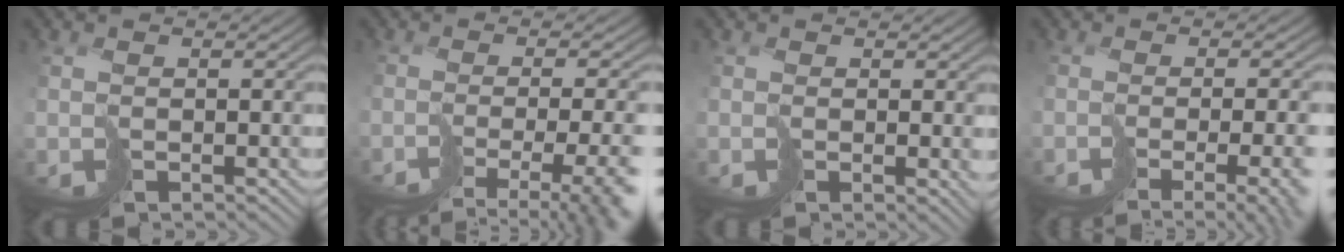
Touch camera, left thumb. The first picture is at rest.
{"total": 8.0, "force": [-4.8, 2.2, 5.9], "torque": [-0.082, -0.025, -0.037]}
{"total": 1.9, "force": [0.6, 1.0, 1.6], "torque": [-0.027, -0.001, 0.011]}
{"total": 9.9, "force": [-4.6, 3.6, 8.0], "torque": [-0.087, -0.022, -0.016]}